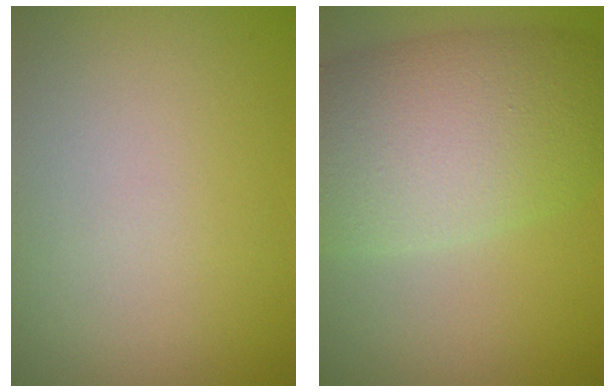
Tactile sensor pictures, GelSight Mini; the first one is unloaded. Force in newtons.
{"total": 9.6, "press": 9.6, "slide": 0.4}